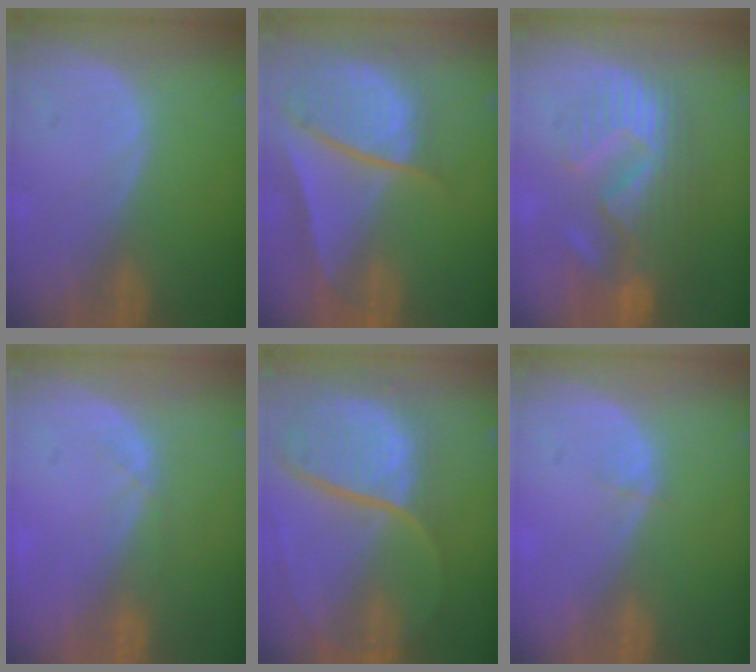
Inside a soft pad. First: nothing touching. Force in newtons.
{"total": 10.0, "press": 8.3, "slide": 5.4}
{"total": 11.1, "press": 9.8, "slide": 5.2}
{"total": 1.7, "press": 1.5, "slide": 0.8}
{"total": 11.4, "press": 9.4, "slide": 6.4}
{"total": 0.8, "press": 0.7, "slide": 0.4}